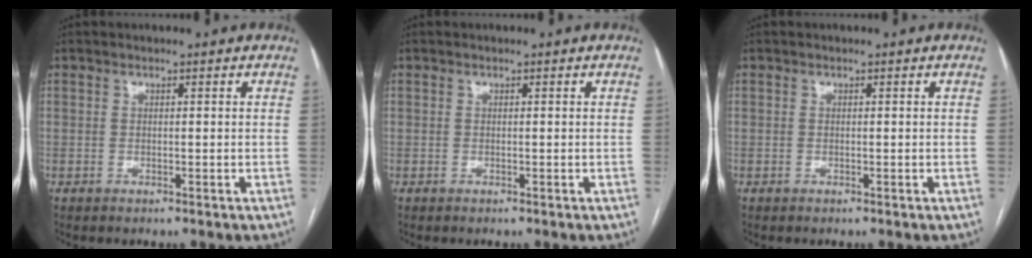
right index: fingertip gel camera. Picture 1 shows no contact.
{"total": 0.0}
{"total": 0.0}